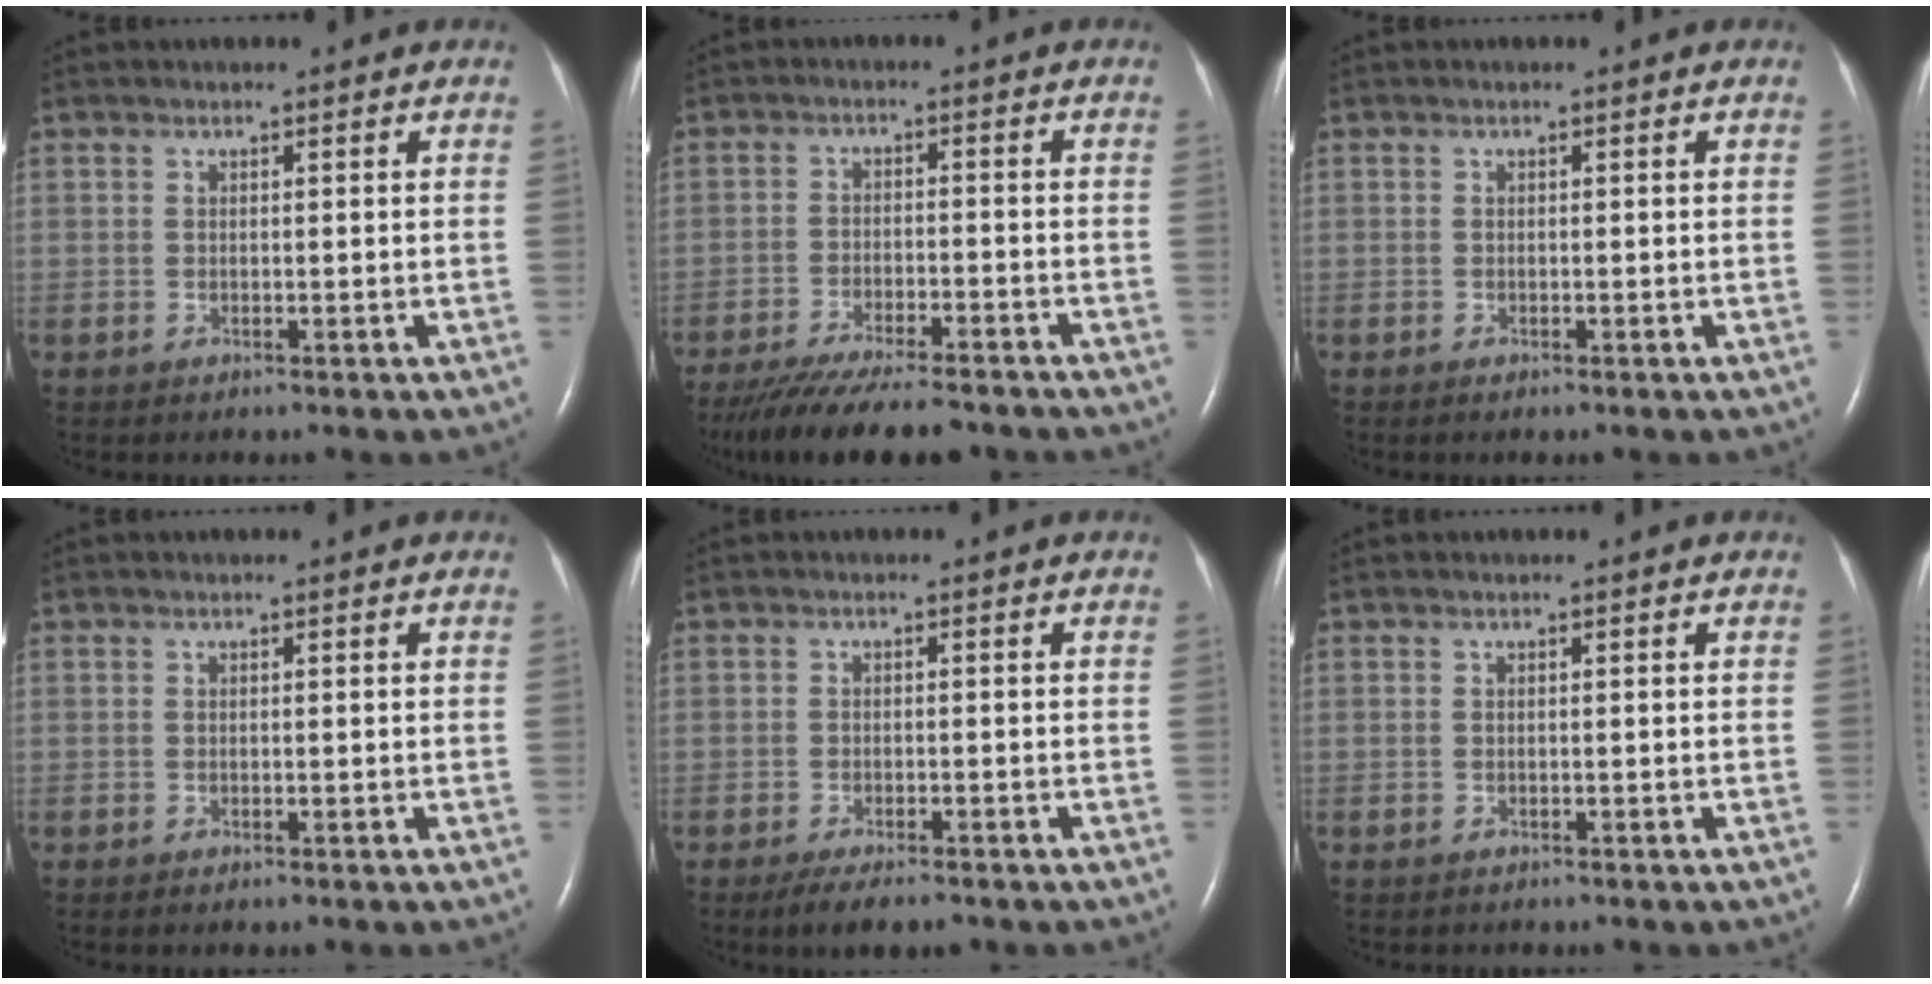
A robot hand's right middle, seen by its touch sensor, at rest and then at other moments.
{"total": 13.8, "force": [-11.9, 2.1, 6.7], "torque": [-0.120, -0.030, -0.180]}
{"total": 0.0}
{"total": 0.0}
{"total": 4.5, "force": [-3.4, 1.1, 2.8], "torque": [-0.046, -0.008, -0.052]}
{"total": 0.0}